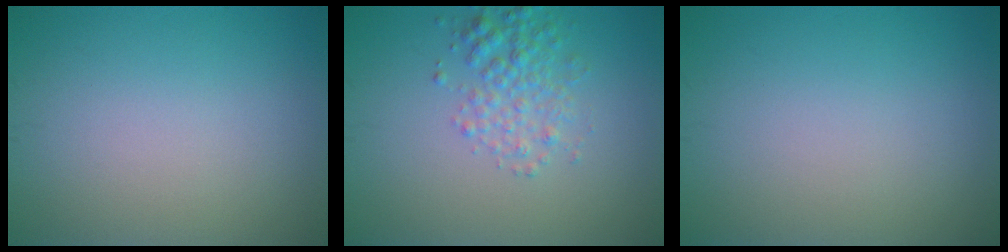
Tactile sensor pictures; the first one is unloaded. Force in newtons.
{"total": 2.9, "press": 2.9, "slide": 0.1}
{"total": 0.0}